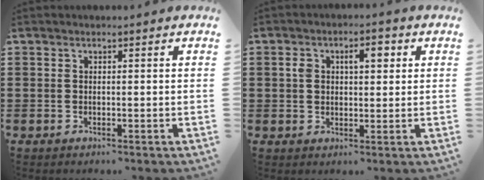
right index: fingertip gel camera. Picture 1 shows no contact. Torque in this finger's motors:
{"motor_torque": [0.39, -0.16, 0.23, 0.08]}